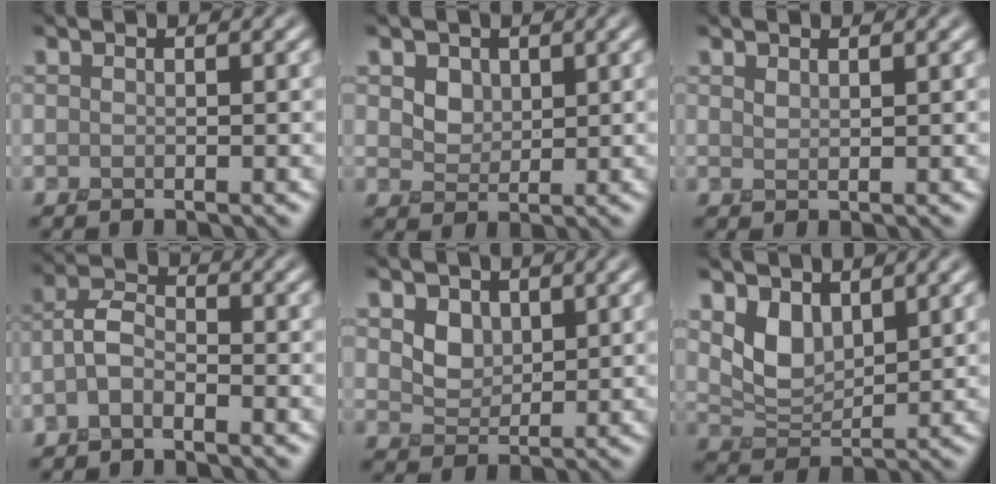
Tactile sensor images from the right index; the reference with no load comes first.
{"total": 2.7, "force": [1.1, 2.1, 1.3], "torque": [-0.044, -0.011, 0.035]}
{"total": 0.7, "force": [0.7, 0.2, 0.2], "torque": [-0.010, -0.003, 0.017]}
{"total": 2.5, "force": [-1.7, 1.3, 1.4], "torque": [-0.026, 0.007, -0.042]}
{"total": 2.3, "force": [0.8, 1.8, 1.2], "torque": [-0.033, -0.017, 0.015]}
{"total": 3.6, "force": [1.7, 2.1, 2.4], "torque": [-0.056, -0.011, 0.033]}